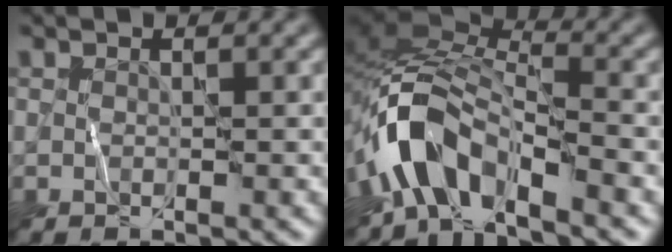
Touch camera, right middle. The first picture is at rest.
{"total": 7.0, "force": [-4.4, 3.2, 4.5], "torque": [-0.067, 0.006, -0.098]}